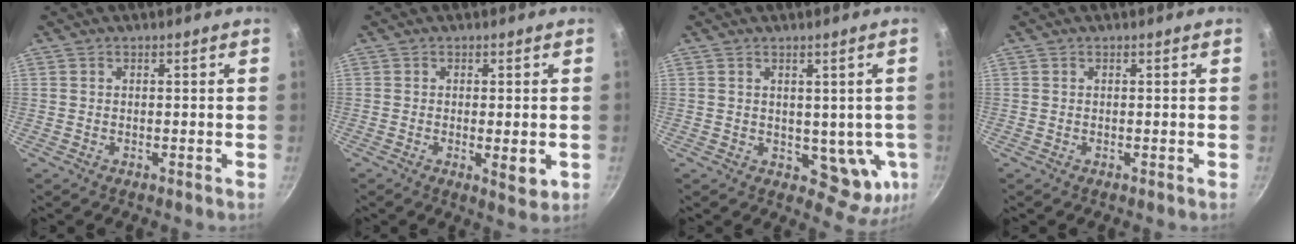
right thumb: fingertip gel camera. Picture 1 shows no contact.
{"total": 4.4, "force": [-0.8, 1.4, 4.1], "torque": [-0.061, -0.010, -0.008]}
{"total": 8.6, "force": [0.1, 5.6, 6.6], "torque": [-0.046, -0.011, 0.012]}
{"total": 0.0}